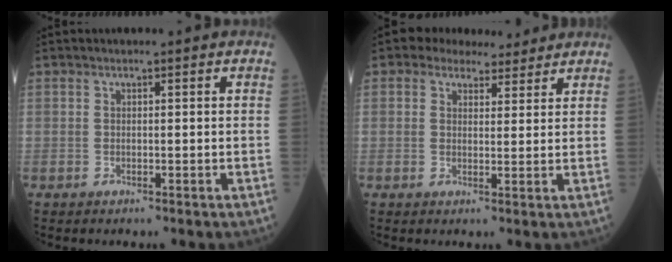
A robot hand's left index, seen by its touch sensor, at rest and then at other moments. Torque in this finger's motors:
{"motor_torque": [1.07, -1.07, 0.17, 0.07]}